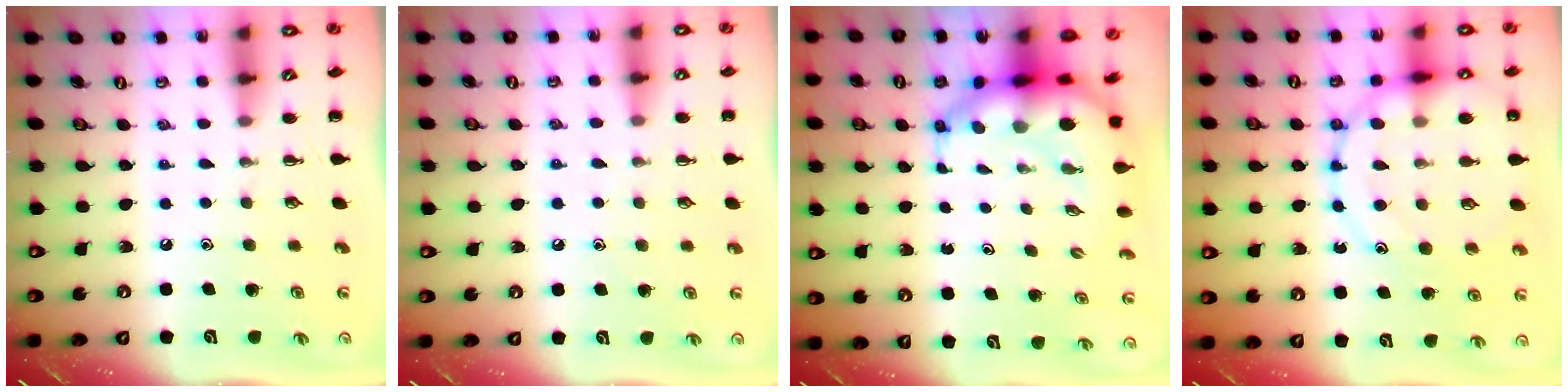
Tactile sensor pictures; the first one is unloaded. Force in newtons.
{"total": 7.0, "press": 6.6, "slide": 2.3}
{"total": 8.0, "press": 7.7, "slide": 2.3}
{"total": 16.6, "press": 16.5, "slide": 2.2}